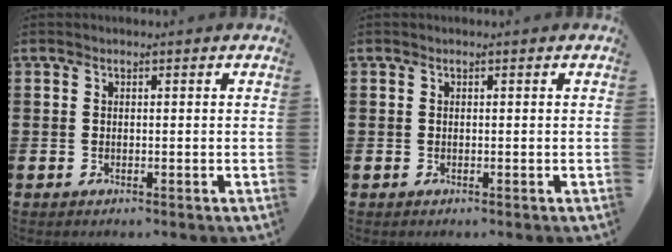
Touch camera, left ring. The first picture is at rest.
{"total": 0.0}